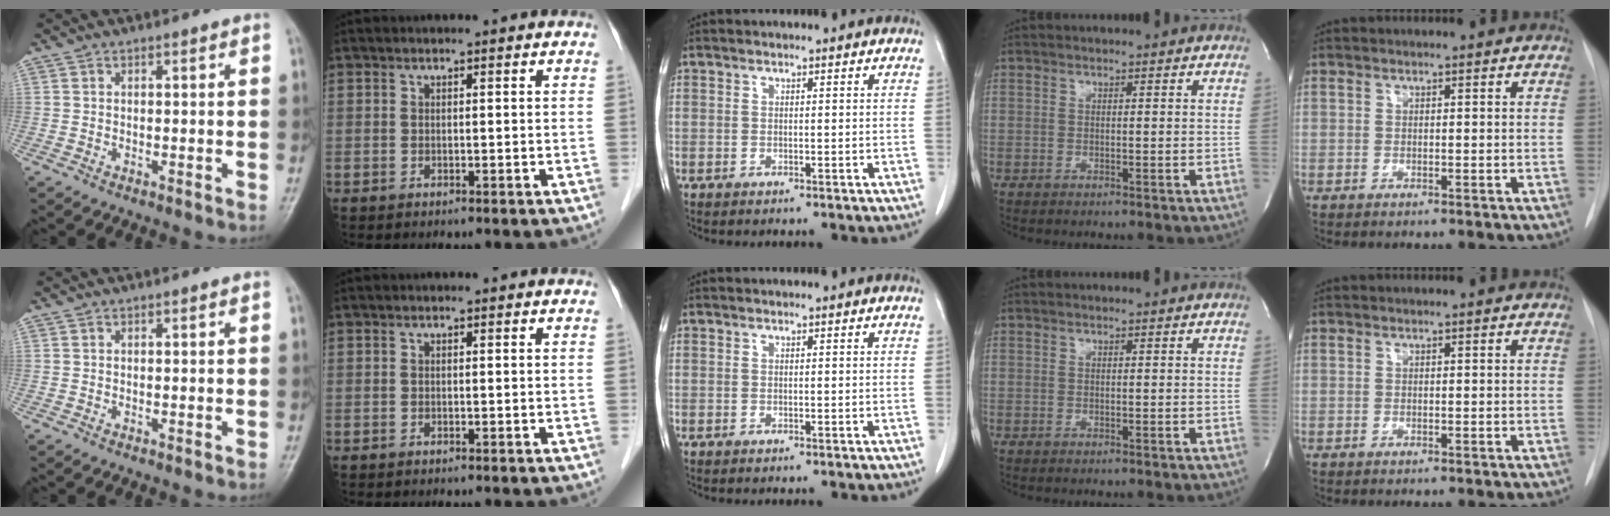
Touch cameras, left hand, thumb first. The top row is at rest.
{}